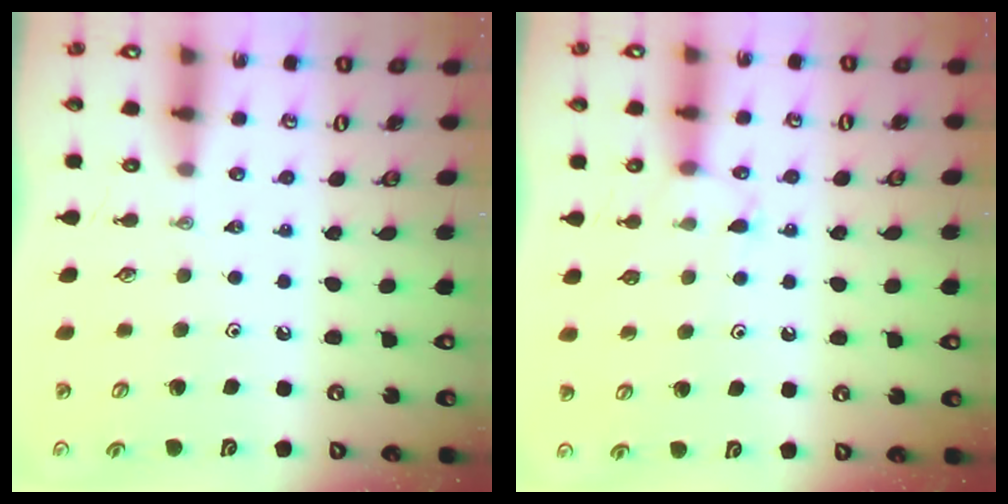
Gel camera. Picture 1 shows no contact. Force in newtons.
{"total": 7.0, "press": 7.0, "slide": 0.6}